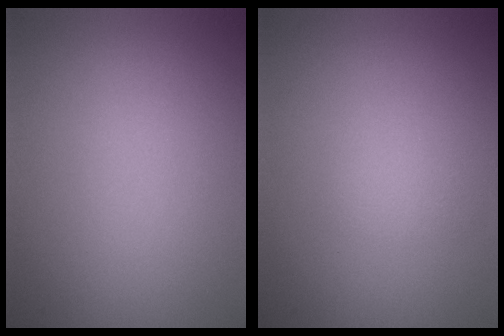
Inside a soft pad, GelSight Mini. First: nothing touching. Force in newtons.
{"total": 0.8, "press": 0.8, "slide": 0.0}